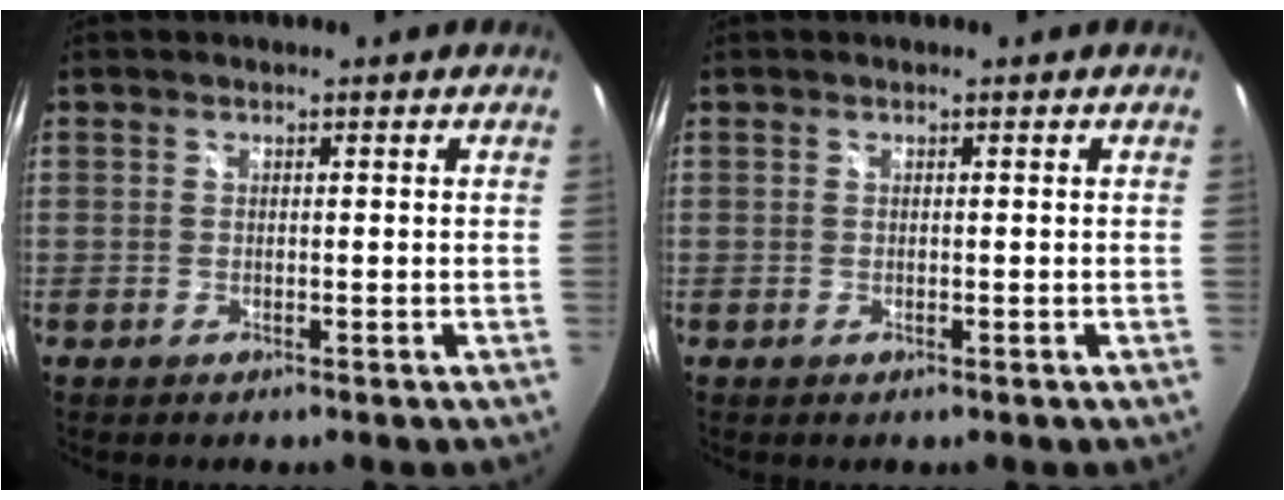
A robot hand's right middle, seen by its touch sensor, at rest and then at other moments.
{"total": 0.0}